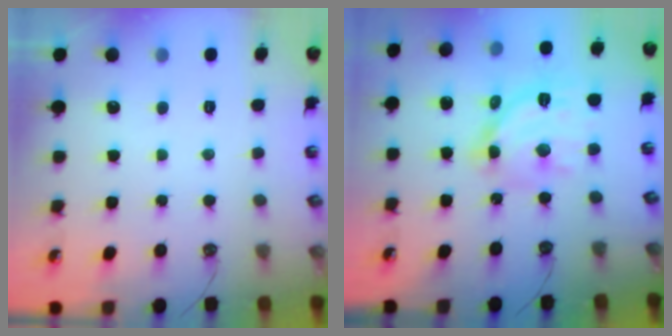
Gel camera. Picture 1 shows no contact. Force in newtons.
{"total": 15.1, "press": 15.0, "slide": 1.2}